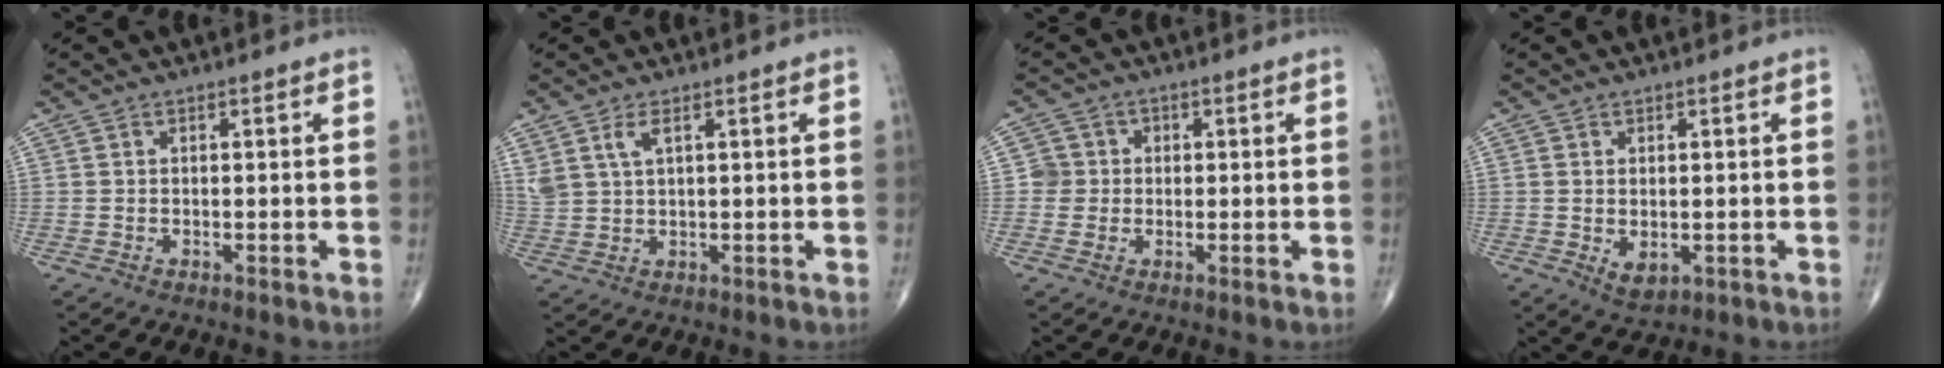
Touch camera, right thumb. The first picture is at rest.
{"total": 4.1, "force": [2.2, 1.7, 3.1], "torque": [-0.073, -0.003, 0.050]}
{"total": 3.4, "force": [0.0, 3.4, 0.1], "torque": [0.027, 0.010, -0.006]}
{"total": 3.4, "force": [-0.5, 2.1, 2.7], "torque": [-0.034, -0.005, 0.006]}